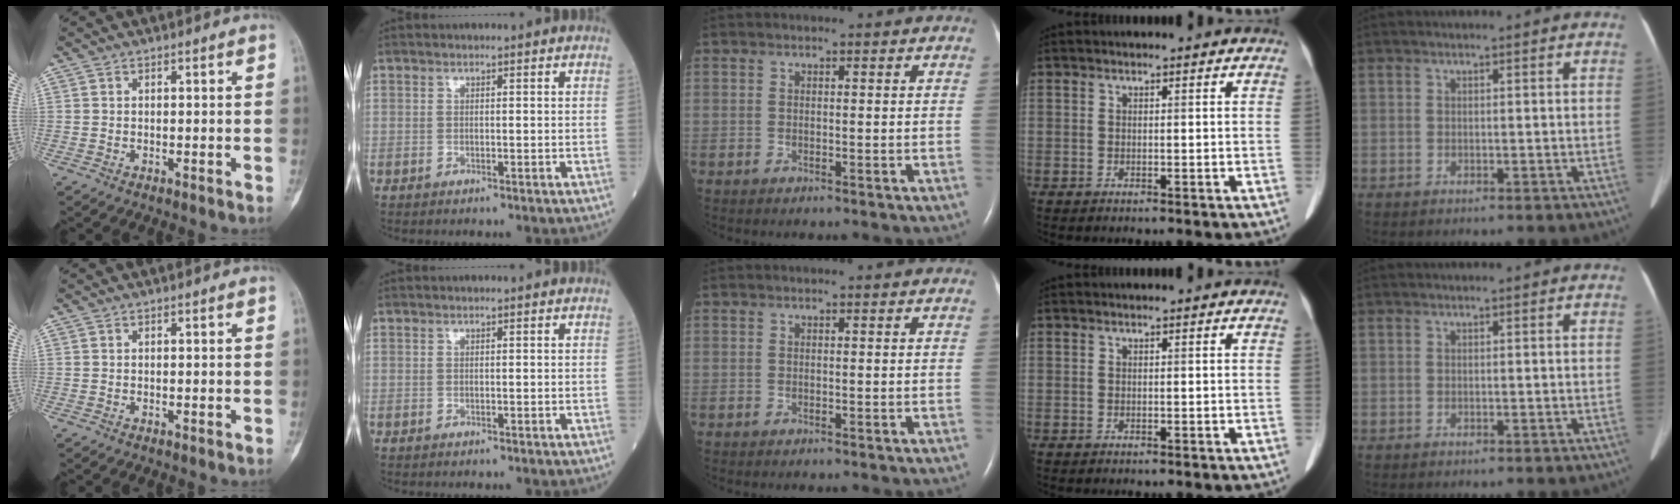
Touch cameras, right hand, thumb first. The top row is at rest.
{}